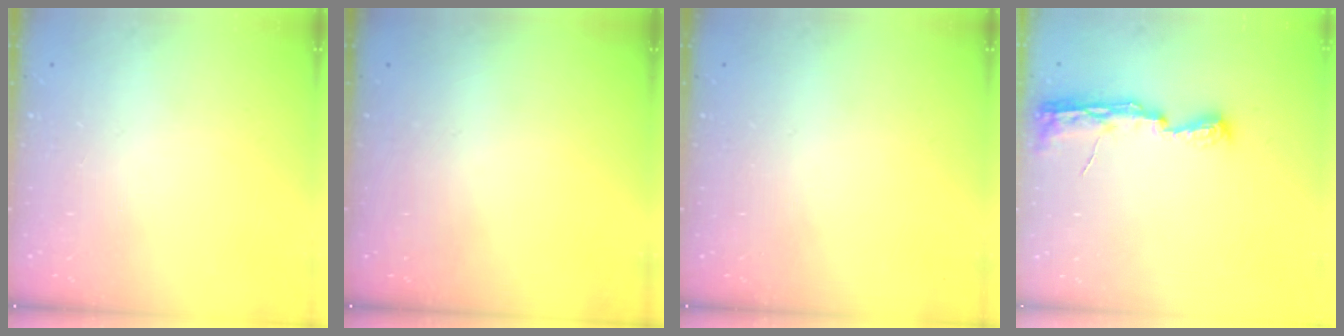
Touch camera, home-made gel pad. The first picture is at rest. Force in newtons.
{"total": 0.0}
{"total": 0.0}
{"total": 8.2, "press": 8.2, "slide": 1.0}